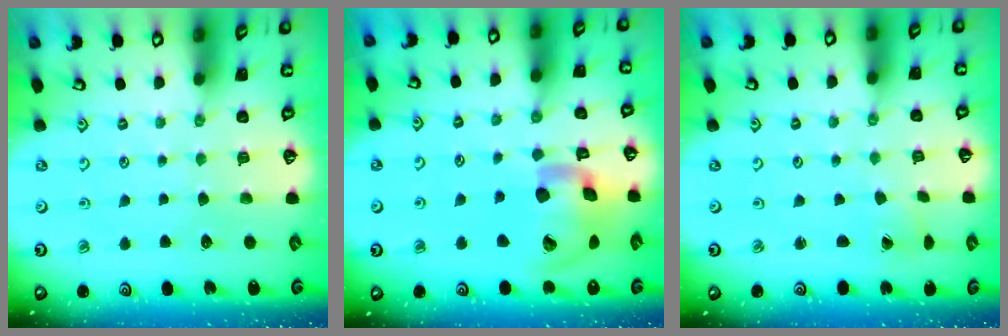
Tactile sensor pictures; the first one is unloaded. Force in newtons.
{"total": 19.2, "press": 19.0, "slide": 3.2}
{"total": 0.8, "press": 0.8, "slide": 0.1}